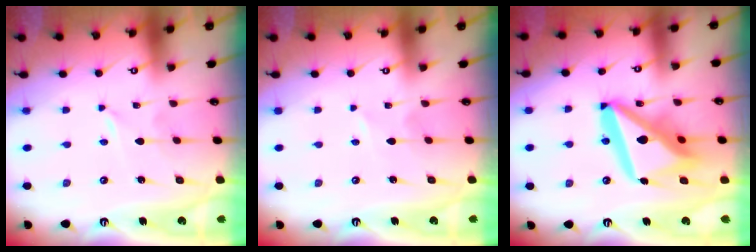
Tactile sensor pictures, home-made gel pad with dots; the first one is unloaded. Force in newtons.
{"total": 0.8, "press": 0.8, "slide": 0.2}
{"total": 20.8, "press": 20.7, "slide": 2.4}